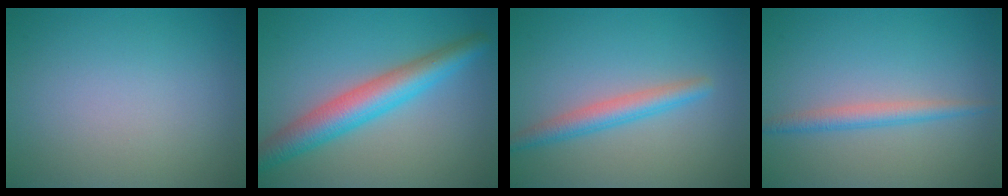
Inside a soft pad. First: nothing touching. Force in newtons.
{"total": 5.7, "press": 5.7, "slide": 0.1}
{"total": 2.8, "press": 2.8, "slide": 0.1}
{"total": 2.1, "press": 2.1, "slide": 0.1}